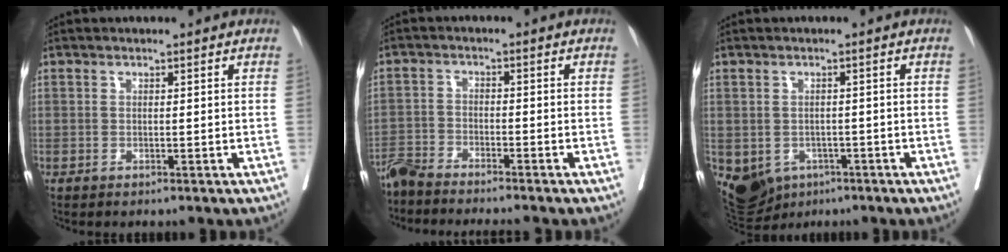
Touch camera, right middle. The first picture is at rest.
{"total": 6.9, "force": [-6.5, -0.4, 2.4], "torque": [-0.027, -0.013, -0.111]}
{"total": 11.3, "force": [-5.0, 9.2, 4.3], "torque": [-0.115, -0.004, -0.059]}